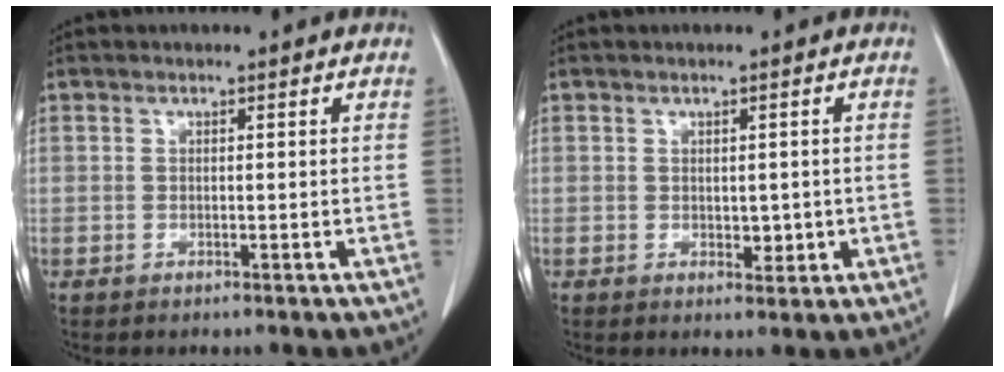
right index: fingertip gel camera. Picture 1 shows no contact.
{"total": 2.3, "force": [-0.2, 1.5, 1.7], "torque": [-0.022, -0.001, 0.006]}